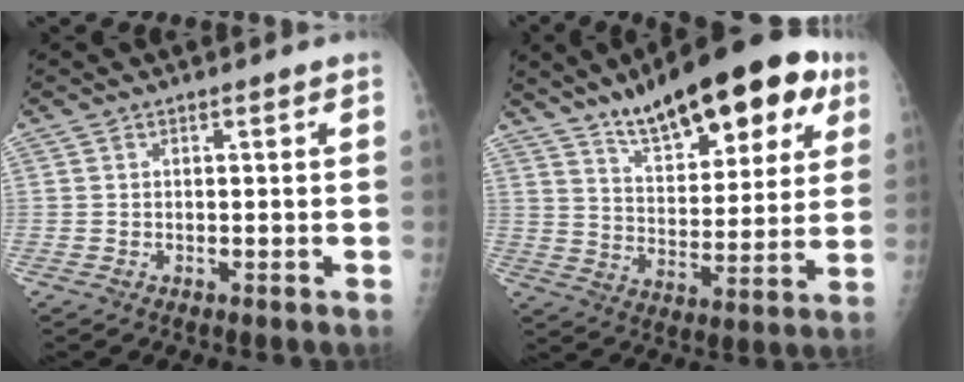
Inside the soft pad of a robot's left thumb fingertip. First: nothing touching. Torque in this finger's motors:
{"motor_torque": [0.99, 1.02, 1.46, -1.31, 0.16]}